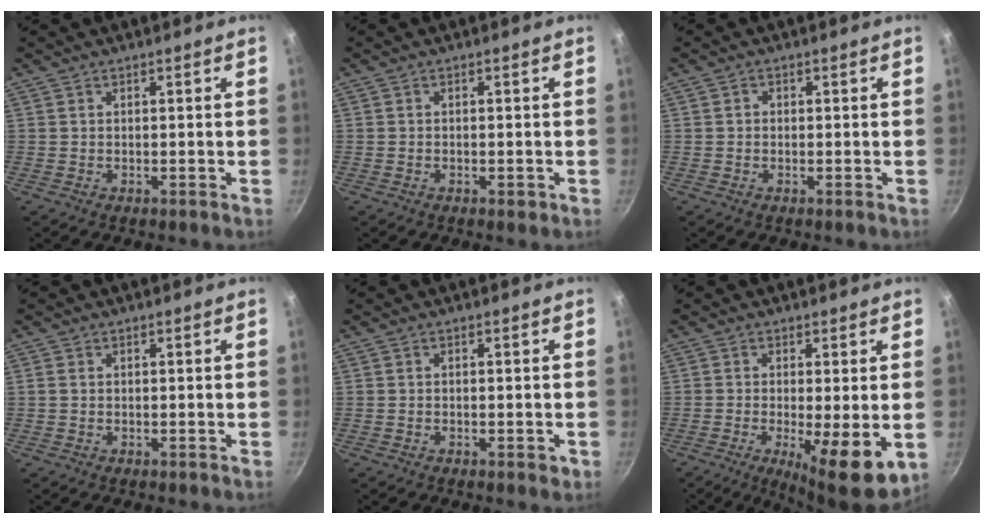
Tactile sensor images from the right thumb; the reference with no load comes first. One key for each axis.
{"total": 1.2, "fx": -0.6, "fy": 0.7, "fz": 0.8, "tx": -0.014, "ty": 0.002, "tz": -0.008}
{"total": 0.8, "fx": -0.2, "fy": 0.7, "fz": 0.3, "tx": -0.003, "ty": 0.004, "tz": -0.003}
{"total": 1.0, "fx": 0.1, "fy": 0.8, "fz": 0.6, "tx": -0.013, "ty": 0.003, "tz": 0.000}
{"total": 1.4, "fx": -0.6, "fy": 0.8, "fz": 1.1, "tx": -0.016, "ty": 0.002, "tz": -0.009}
{"total": 10.3, "fx": -1.9, "fy": 2.5, "fz": 9.8, "tx": -0.148, "ty": -0.011, "tz": -0.021}